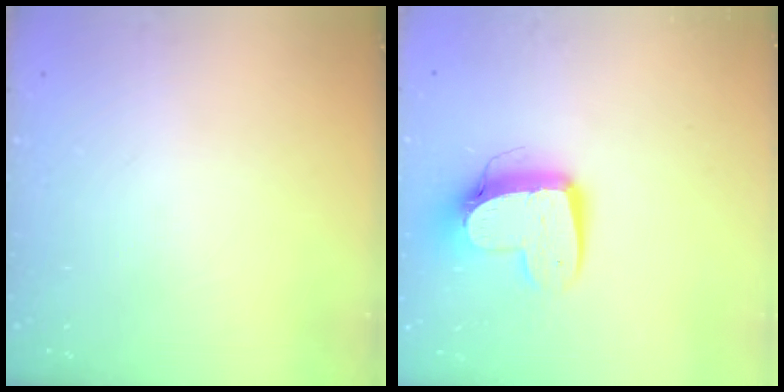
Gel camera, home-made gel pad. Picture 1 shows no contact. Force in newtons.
{"total": 12.2, "press": 12.1, "slide": 1.3}